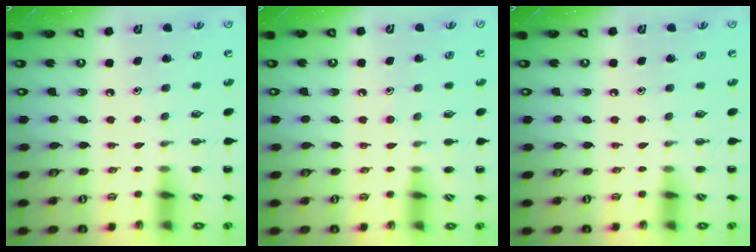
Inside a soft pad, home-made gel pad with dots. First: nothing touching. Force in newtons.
{"total": 5.9, "press": 5.4, "slide": 2.3}
{"total": 0.0}